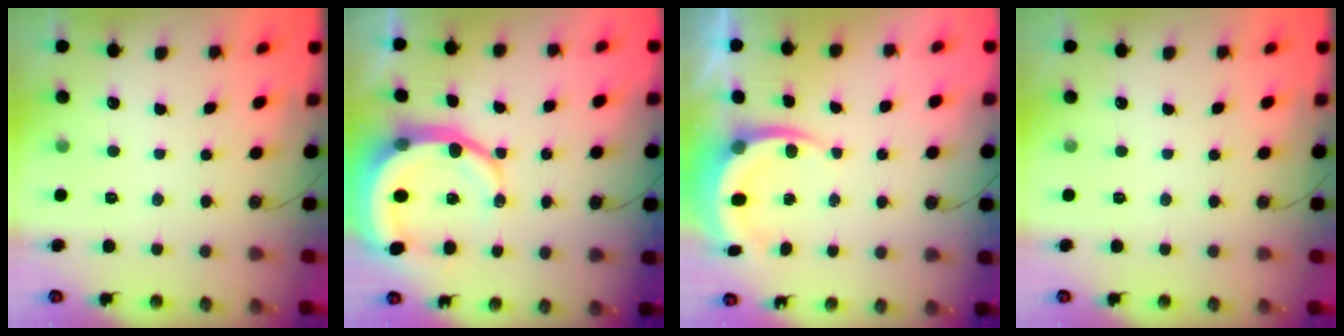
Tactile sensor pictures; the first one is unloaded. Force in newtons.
{"total": 13.5, "press": 13.4, "slide": 1.8}
{"total": 6.0, "press": 5.8, "slide": 1.5}
{"total": 0.0}